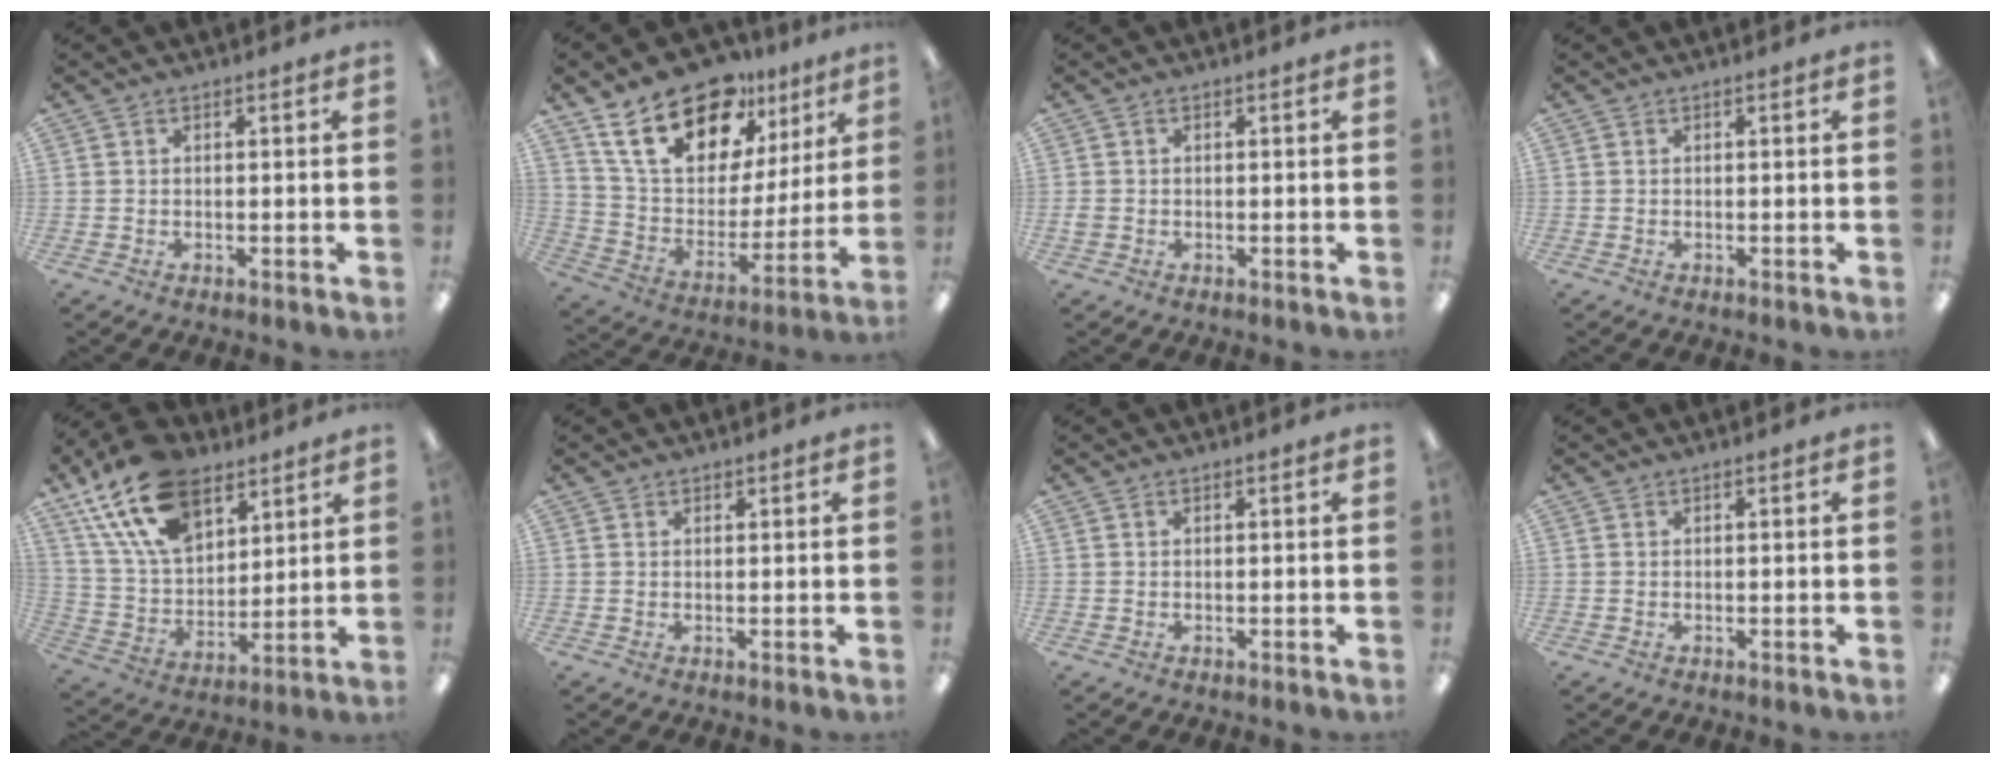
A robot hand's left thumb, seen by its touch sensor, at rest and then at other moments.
{"total": 21.8, "force": [14.5, 11.7, 11.4], "torque": [-0.205, -0.073, 0.261]}
{"total": 1.3, "force": [-0.1, 1.0, 0.8], "torque": [-0.015, 0.005, -0.003]}
{"total": 0.0}
{"total": 20.6, "force": [12.4, 11.9, 11.4], "torque": [-0.234, -0.048, 0.225]}
{"total": 0.7, "force": [0.6, 0.4, 0.1], "torque": [-0.002, 0.001, 0.011]}
{"total": 0.0}
{"total": 0.0}